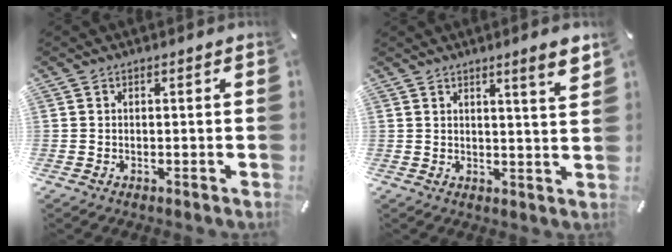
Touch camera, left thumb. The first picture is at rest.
{"total": 5.4, "force": [3.6, 0.0, 4.0], "torque": [-0.051, -0.028, 0.054]}